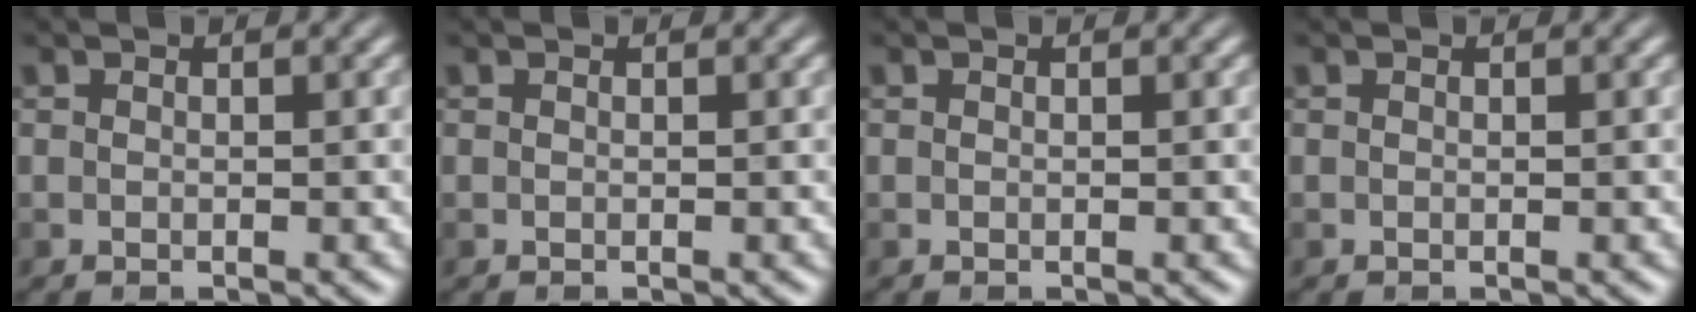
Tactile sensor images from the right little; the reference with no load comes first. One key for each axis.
{"total": 0.0}
{"total": 0.0}
{"total": 0.0}